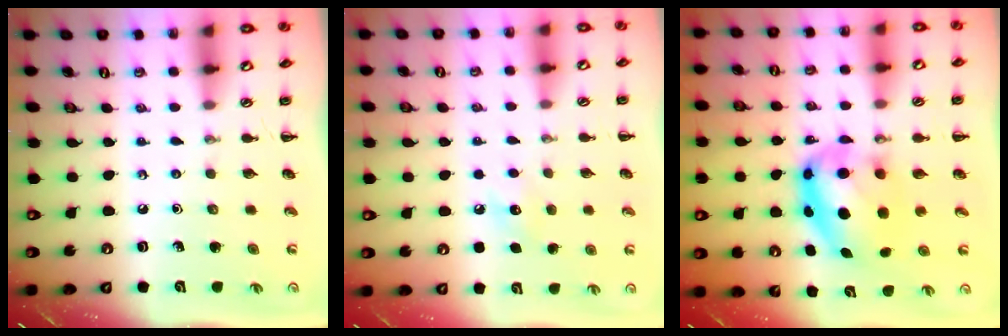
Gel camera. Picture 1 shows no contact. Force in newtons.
{"total": 6.8, "press": 6.5, "slide": 2.0}
{"total": 9.9, "press": 9.6, "slide": 2.4}